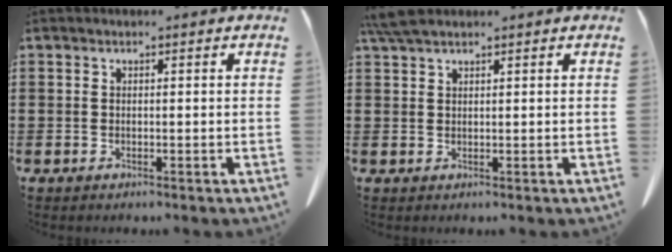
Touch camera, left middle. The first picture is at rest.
{"total": 3.3, "force": [2.5, 0.7, 2.1], "torque": [-0.047, 0.004, 0.048]}